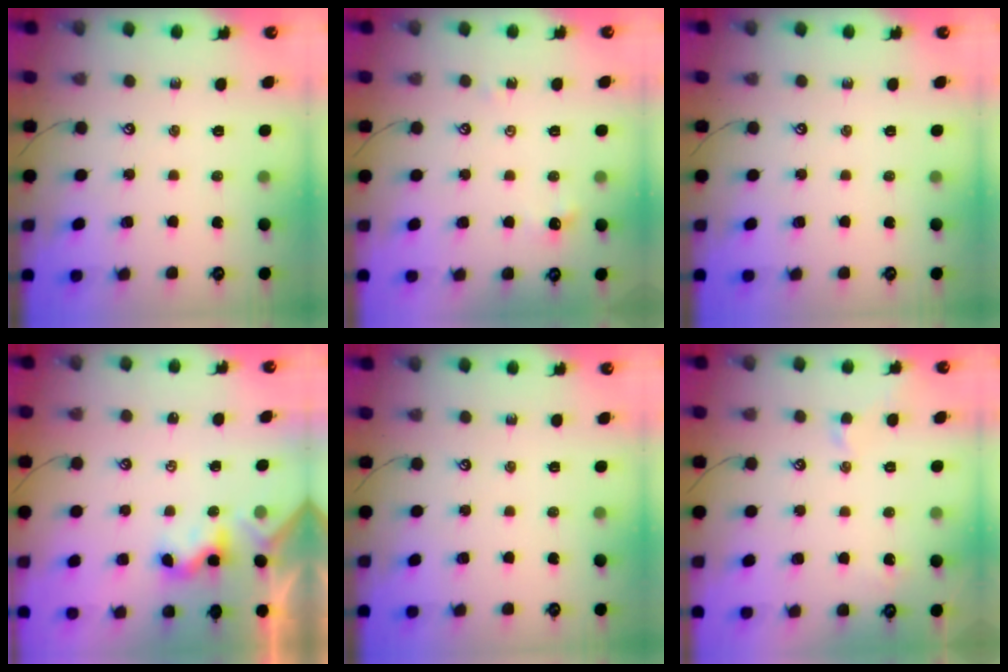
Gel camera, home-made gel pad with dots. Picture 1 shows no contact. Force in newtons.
{"total": 3.9, "press": 3.8, "slide": 0.7}
{"total": 0.0}
{"total": 1.5, "press": 1.5, "slide": 0.4}
{"total": 0.0}
{"total": 0.9, "press": 0.7, "slide": 0.6}